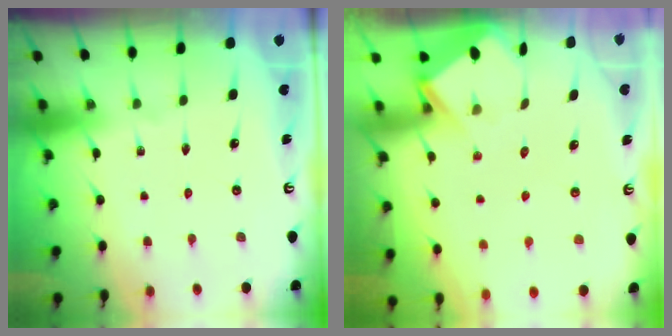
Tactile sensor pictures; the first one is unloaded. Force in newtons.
{"total": 3.9, "press": 3.9, "slide": 0.4}